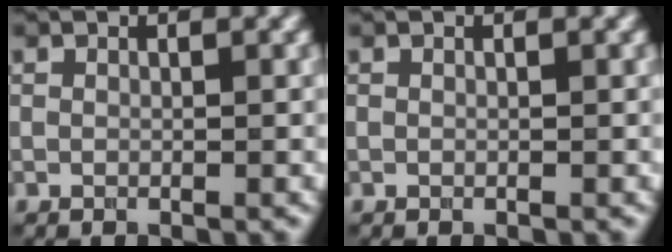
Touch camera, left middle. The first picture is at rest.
{"total": 0.0}